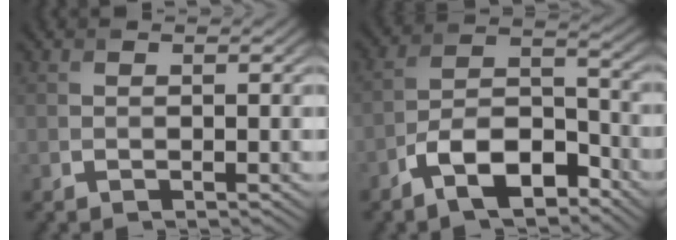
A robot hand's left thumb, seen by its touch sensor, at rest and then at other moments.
{"total": 9.0, "force": [-6.0, 4.1, 5.4], "torque": [-0.094, 0.000, -0.123]}